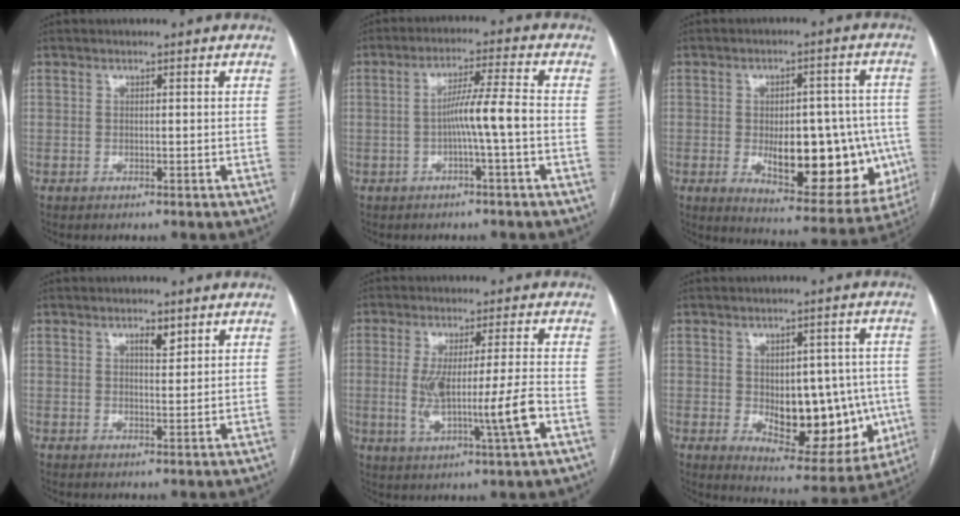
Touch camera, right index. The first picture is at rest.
{"total": 6.1, "force": [-1.4, -0.9, 5.8], "torque": [-0.099, 0.013, -0.023]}
{"total": 19.0, "force": [-3.7, 8.1, 16.8], "torque": [-0.180, 0.017, -0.021]}
{"total": 2.3, "force": [1.4, 0.7, 1.6], "torque": [-0.027, -0.001, 0.024]}
{"total": 10.9, "force": [-1.9, 0.1, 10.7], "torque": [-0.199, -0.009, -0.032]}
{"total": 16.5, "force": [-2.2, 8.2, 14.1], "torque": [-0.187, 0.006, -0.004]}